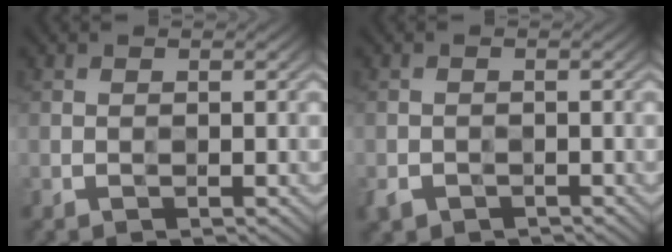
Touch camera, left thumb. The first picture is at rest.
{"total": 1.8, "force": [-1.3, 1.2, 0.3], "torque": [-0.015, -0.009, -0.027]}